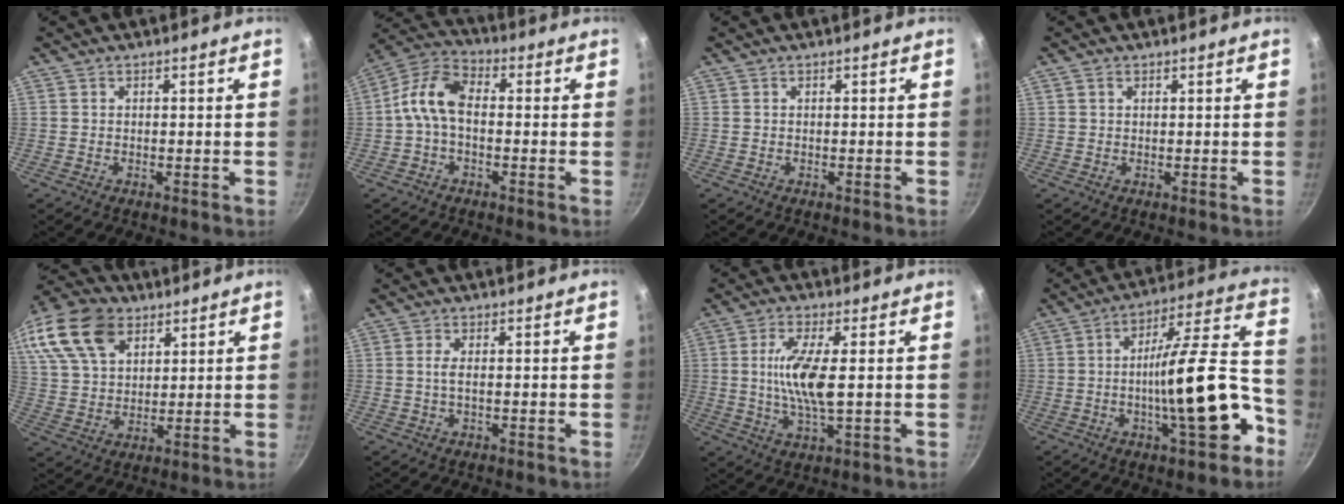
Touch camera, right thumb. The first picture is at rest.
{"total": 8.8, "force": [-0.8, 5.5, 6.8], "torque": [-0.126, 0.036, -0.033]}
{"total": 0.0}
{"total": 0.9, "force": [0.5, 0.6, 0.5], "torque": [-0.008, 0.001, 0.008]}
{"total": 21.1, "force": [11.1, 13.4, 11.9], "torque": [-0.254, 0.014, 0.209]}
{"total": 1.8, "force": [0.1, 0.3, 1.8], "torque": [-0.042, -0.001, 0.001]}
{"total": 7.8, "force": [0.8, 2.0, 7.5], "torque": [-0.153, -0.006, 0.014]}
{"total": 19.9, "force": [-6.5, 5.8, 18.0], "torque": [-0.236, 0.054, -0.105]}